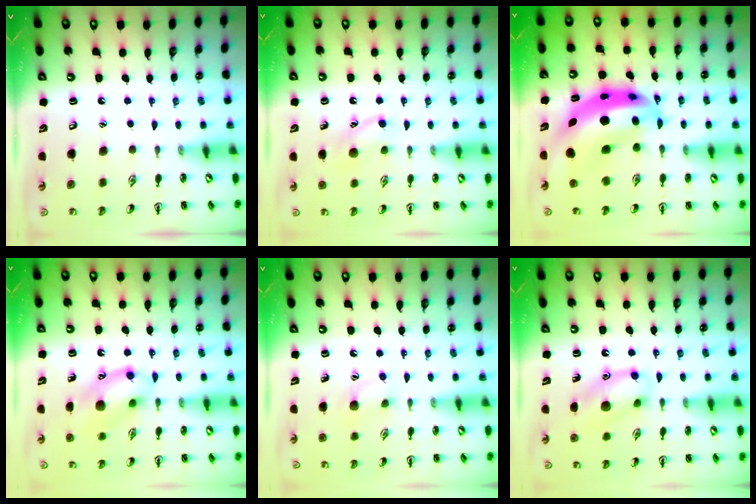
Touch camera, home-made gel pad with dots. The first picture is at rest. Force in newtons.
{"total": 8.0, "press": 7.8, "slide": 1.8}
{"total": 13.3, "press": 12.8, "slide": 3.7}
{"total": 12.7, "press": 12.6, "slide": 1.7}
{"total": 6.6, "press": 6.4, "slide": 1.5}
{"total": 11.7, "press": 11.6, "slide": 0.9}